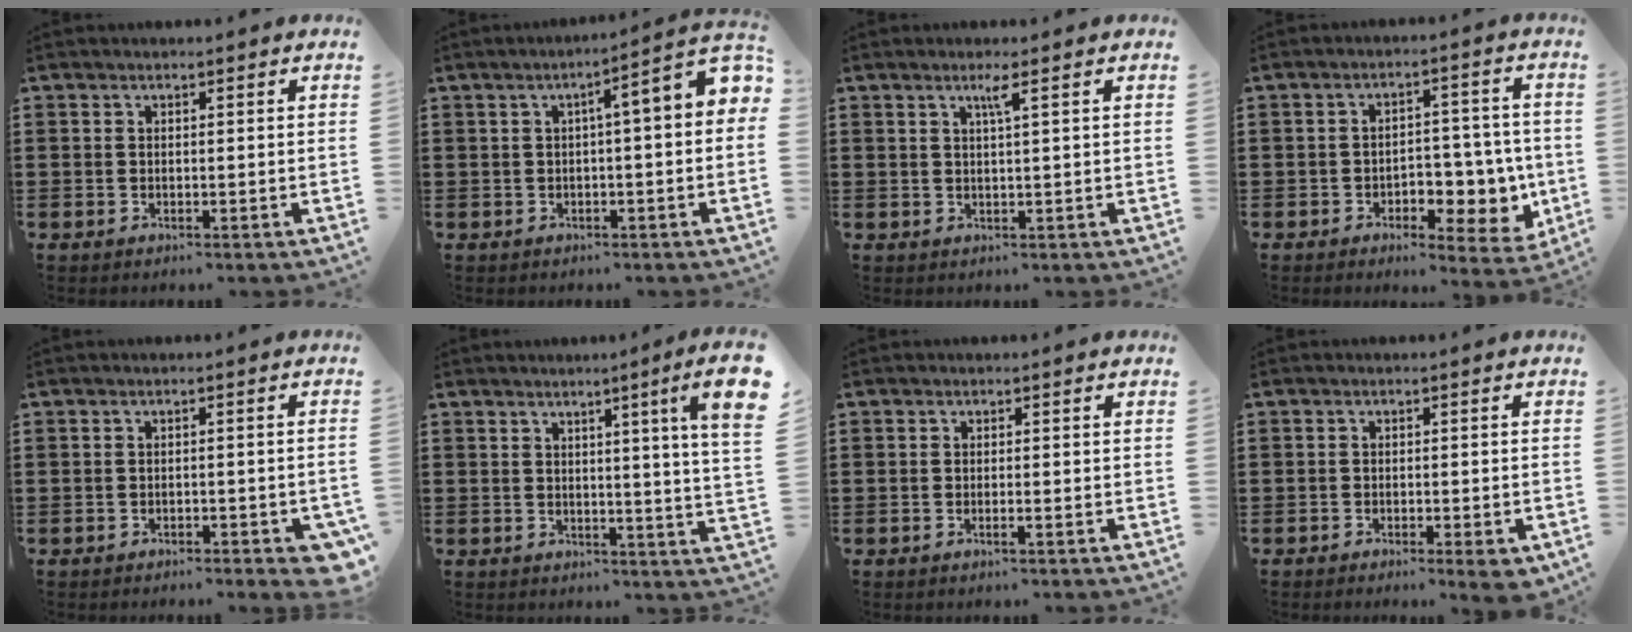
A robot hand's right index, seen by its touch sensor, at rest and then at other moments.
{"total": 4.5, "force": [0.0, 0.3, 4.4], "torque": [-0.077, -0.012, -0.009]}
{"total": 2.0, "force": [1.0, -0.2, 1.8], "torque": [-0.036, -0.003, 0.015]}
{"total": 6.2, "force": [-1.5, 4.6, 3.9], "torque": [-0.050, 0.005, -0.029]}
{"total": 1.8, "force": [-1.5, 0.4, 0.9], "torque": [-0.017, 0.001, -0.029]}
{"total": 6.1, "force": [2.7, -1.0, 5.4], "torque": [-0.094, -0.016, 0.039]}
{"total": 0.8, "force": [-0.4, -0.1, 0.7], "torque": [-0.011, -0.005, -0.007]}
{"total": 2.1, "force": [-1.5, 0.4, 1.4], "torque": [-0.022, 0.001, -0.026]}